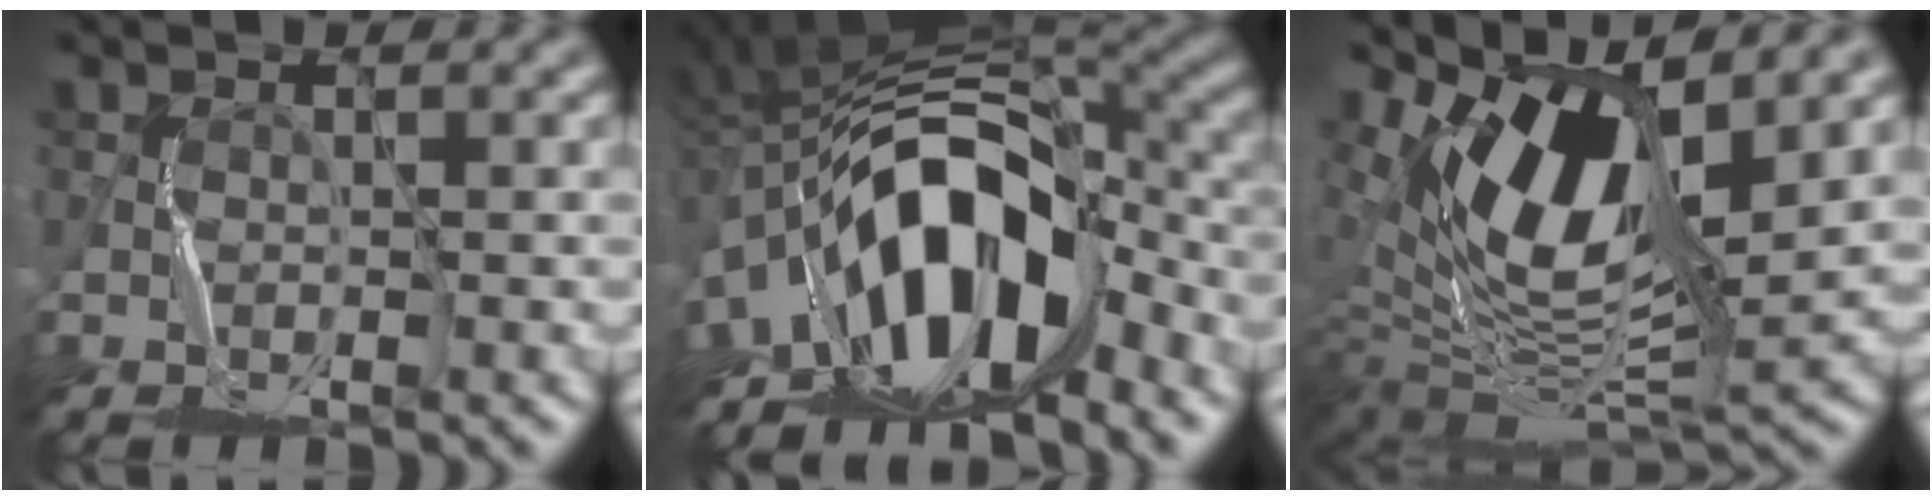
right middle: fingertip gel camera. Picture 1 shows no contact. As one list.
[{"total": 12.3, "force": [-5.5, 5.6, 9.5], "torque": [-0.140, 0.009, -0.096]}, {"total": 12.9, "force": [6.0, 4.8, 10.3], "torque": [-0.193, 0.011, 0.112]}]